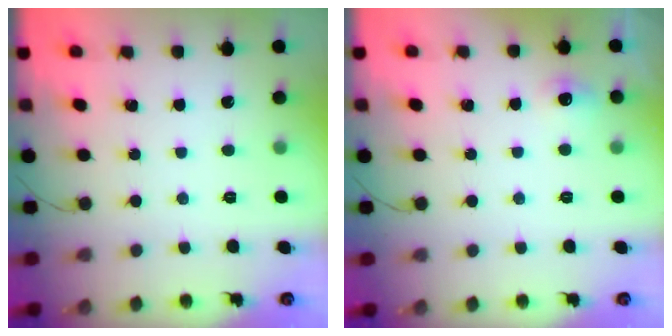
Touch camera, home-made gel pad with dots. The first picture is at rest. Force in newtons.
{"total": 5.8, "press": 5.5, "slide": 1.7}